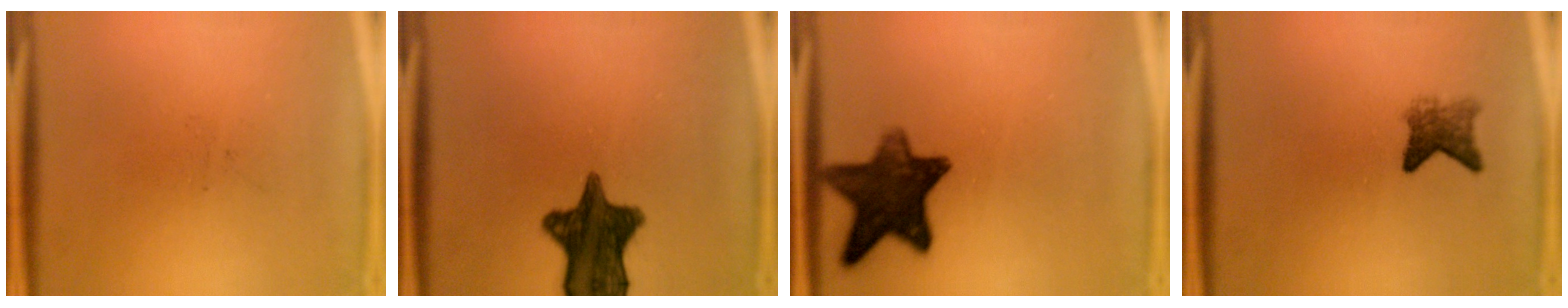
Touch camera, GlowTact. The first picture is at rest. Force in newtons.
{"total": 12.3}
{"total": 11.7}
{"total": 3.1}